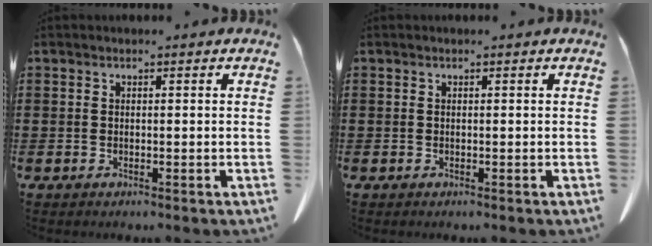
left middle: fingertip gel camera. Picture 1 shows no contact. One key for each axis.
{"total": 0.0}